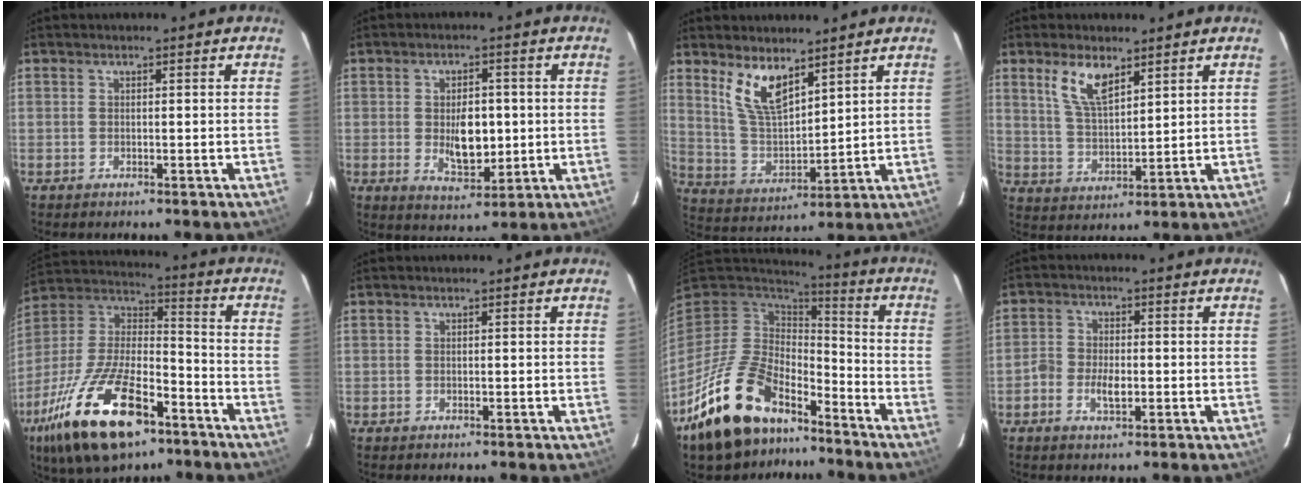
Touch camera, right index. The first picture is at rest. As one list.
[{"total": 7.9, "force": [-0.3, 4.2, 6.7], "torque": [-0.116, -0.005, 0.004]}, {"total": 9.5, "force": [6.2, 3.6, 6.3], "torque": [-0.123, -0.004, 0.133]}, {"total": 7.8, "force": [4.7, 3.1, 5.5], "torque": [-0.105, 0.003, 0.098]}, {"total": 24.9, "force": [-14.0, 10.4, 17.8], "torque": [-0.363, -0.026, -0.242]}, {"total": 0.0}, {"total": 20.6, "force": [-13.9, 10.0, 11.3], "torque": [-0.238, -0.017, -0.234]}, {"total": 4.5, "force": [-1.6, 2.6, 3.2], "torque": [-0.071, 0.003, -0.034]}]